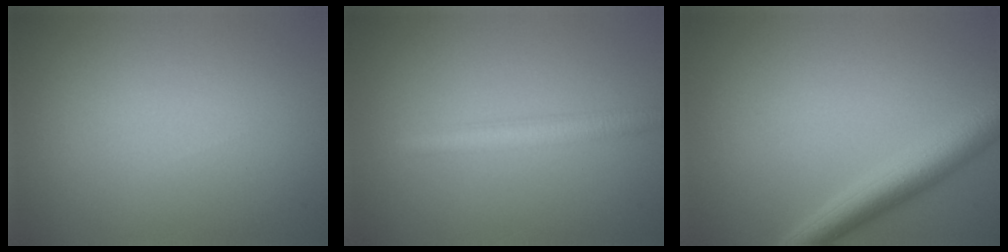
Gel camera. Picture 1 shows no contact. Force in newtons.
{"total": 2.6, "press": 2.6, "slide": 0.2}
{"total": 4.6, "press": 4.6, "slide": 0.1}